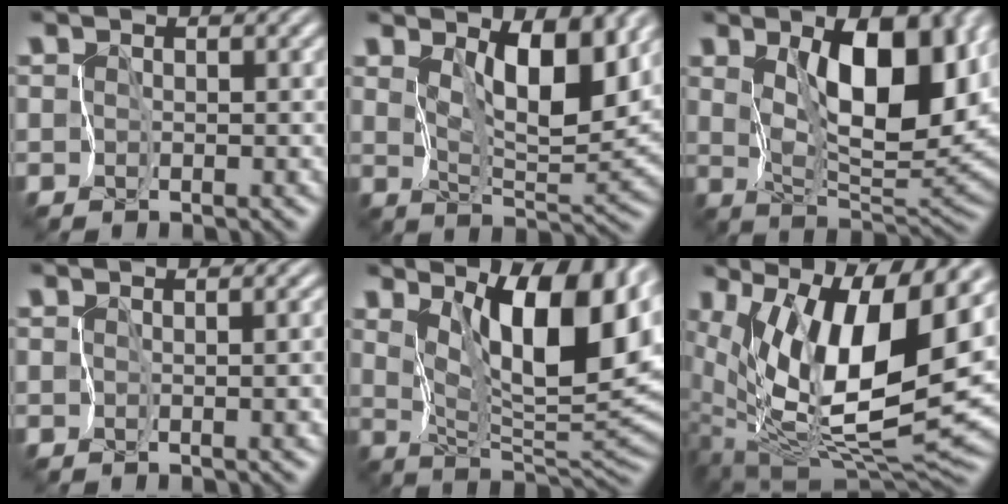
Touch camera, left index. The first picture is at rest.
{"total": 6.2, "force": [2.9, 2.2, 5.0], "torque": [-0.083, -0.013, 0.050]}
{"total": 9.1, "force": [2.9, 3.8, 7.8], "torque": [-0.121, -0.010, 0.048]}
{"total": 3.3, "force": [-0.7, 1.6, 2.9], "torque": [-0.020, 0.006, 0.002]}
{"total": 10.3, "force": [4.7, 3.3, 8.5], "torque": [-0.127, -0.004, 0.078]}
{"total": 14.2, "force": [4.9, 5.2, 12.3], "torque": [-0.228, -0.003, 0.090]}